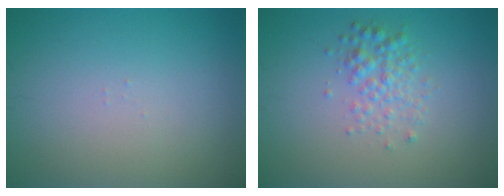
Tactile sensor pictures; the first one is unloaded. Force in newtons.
{"total": 2.3, "press": 2.3, "slide": 0.1}